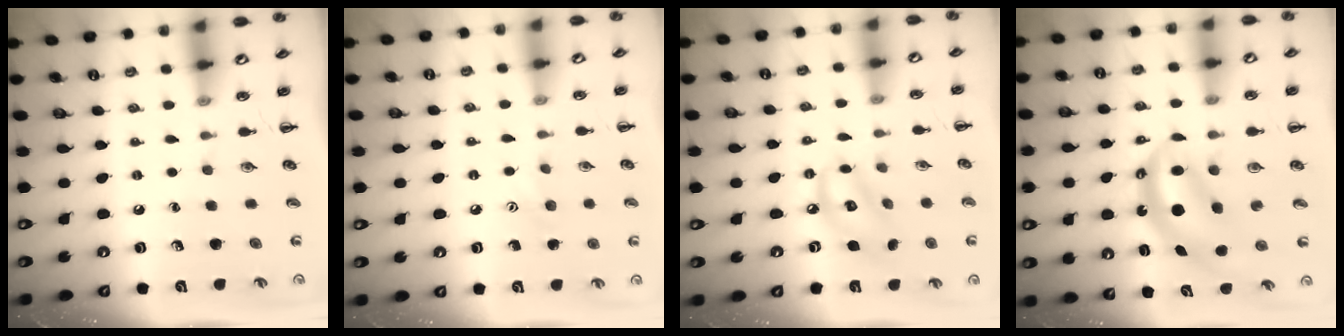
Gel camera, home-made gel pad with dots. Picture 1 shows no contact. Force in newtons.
{"total": 5.3, "press": 5.1, "slide": 1.3}
{"total": 9.2, "press": 9.2, "slide": 0.9}
{"total": 6.7, "press": 6.6, "slide": 1.1}